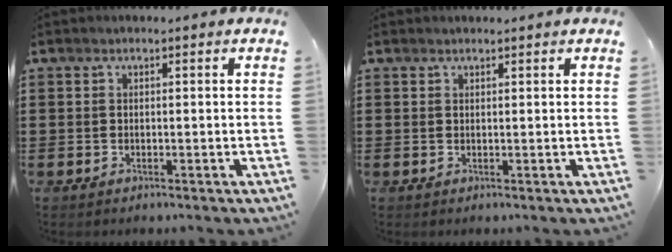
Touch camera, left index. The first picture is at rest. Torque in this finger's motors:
{"motor_torque": [2.14, 0.00, 0.09, 0.00]}